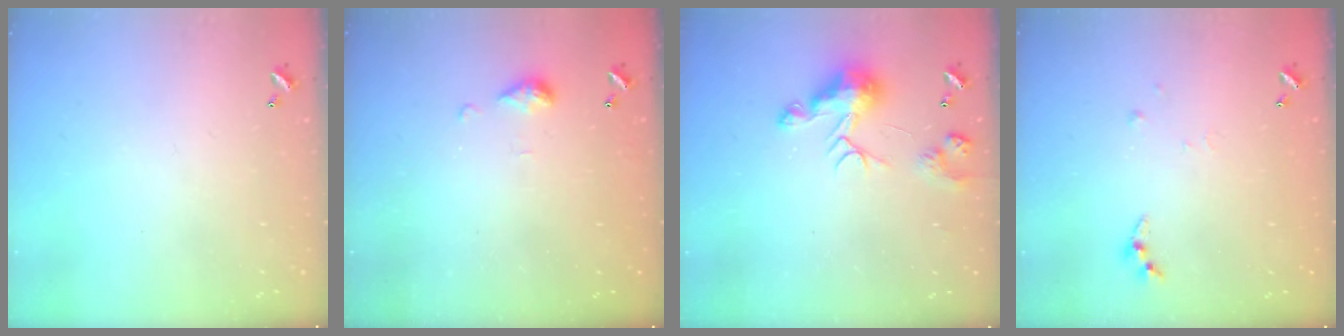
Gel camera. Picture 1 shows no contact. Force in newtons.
{"total": 5.6, "press": 5.5, "slide": 0.7}
{"total": 8.7, "press": 8.6, "slide": 0.2}
{"total": 4.9, "press": 4.9, "slide": 0.4}